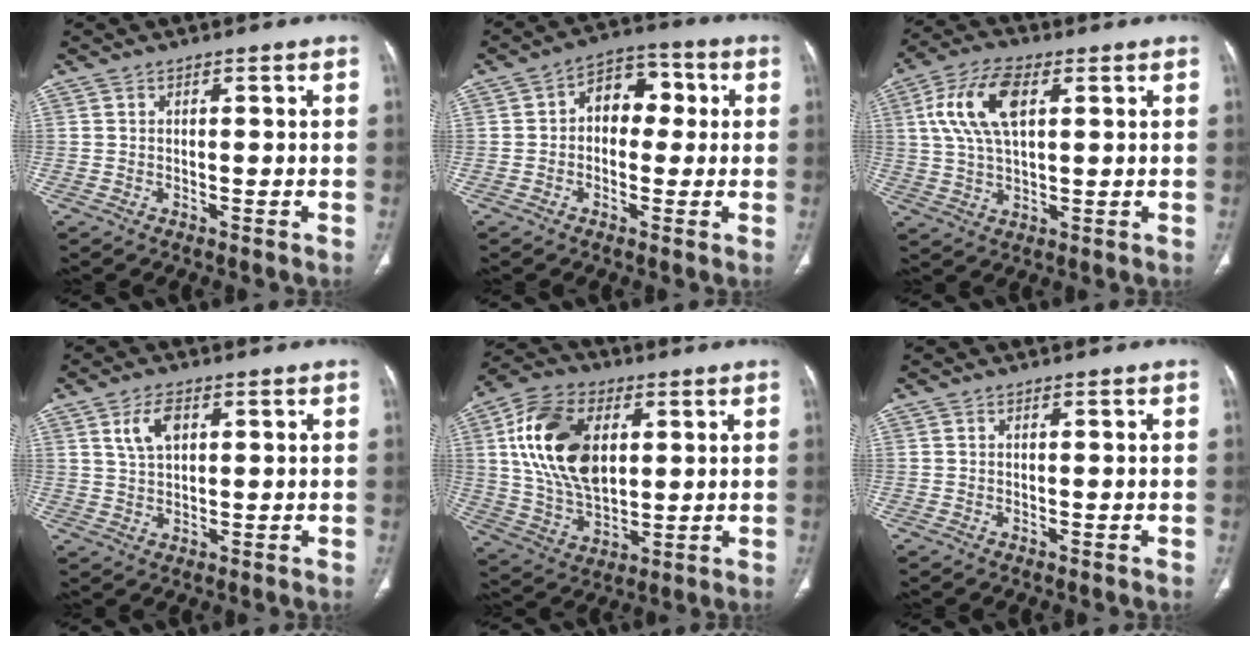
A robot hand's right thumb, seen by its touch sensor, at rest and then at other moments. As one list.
[{"total": 9.0, "force": [0.9, 6.4, 6.3], "torque": [-0.053, 0.029, 0.004]}, {"total": 11.9, "force": [3.5, 5.9, 9.8], "torque": [-0.199, 0.008, 0.066]}, {"total": 5.4, "force": [2.2, 3.0, 3.9], "torque": [-0.068, -0.005, 0.045]}, {"total": 18.7, "force": [4.6, 11.6, 13.9], "torque": [-0.241, -0.005, 0.088]}, {"total": 0.0}]